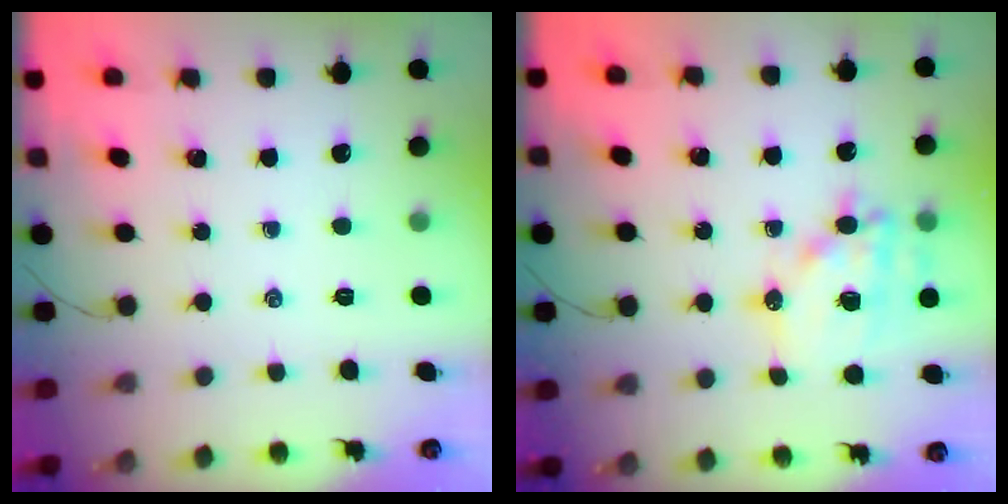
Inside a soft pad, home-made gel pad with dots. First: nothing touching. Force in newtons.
{"total": 15.8, "press": 15.4, "slide": 3.4}